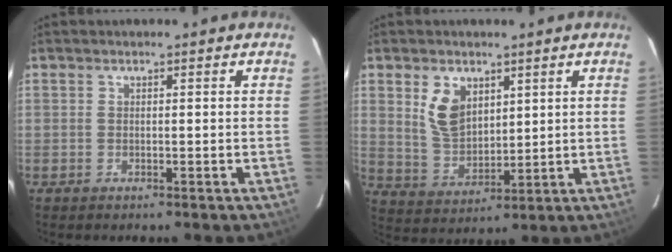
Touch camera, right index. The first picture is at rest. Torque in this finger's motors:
{"motor_torque": [0.23, 0.12, 0.27, 0.08]}